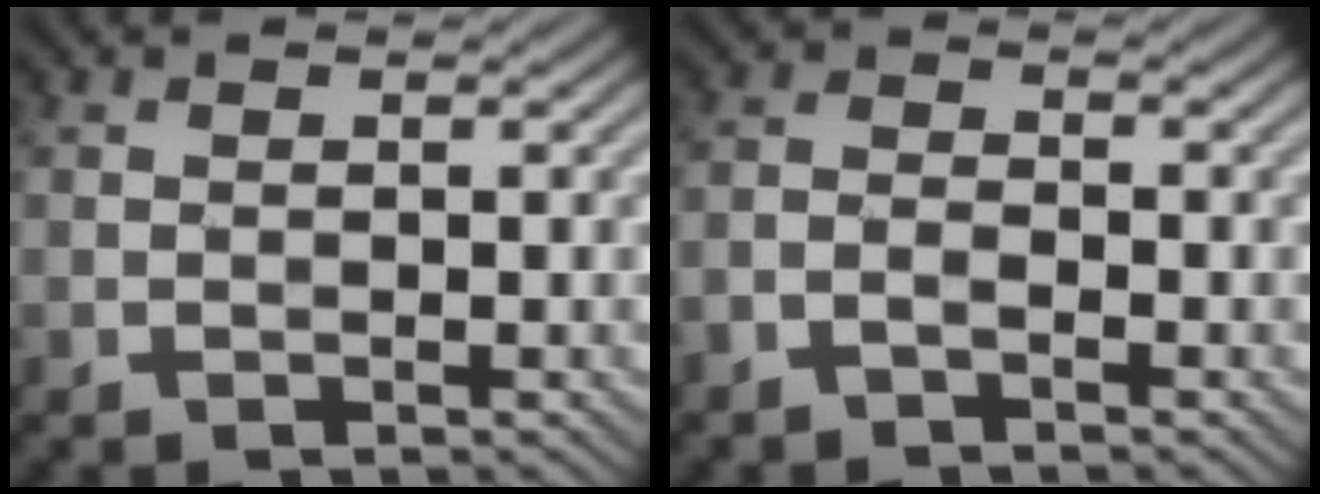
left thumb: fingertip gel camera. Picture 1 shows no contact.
{"total": 2.0, "force": [-1.7, 0.5, 1.0], "torque": [-0.022, 0.001, -0.040]}